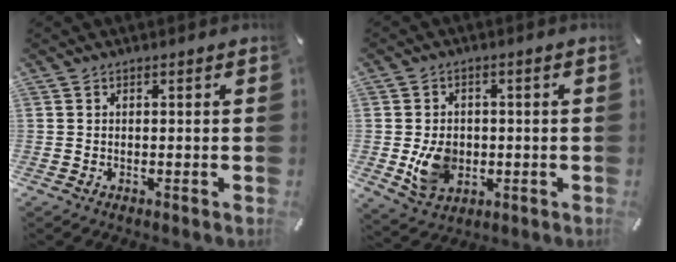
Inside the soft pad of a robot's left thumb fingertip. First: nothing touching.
{"total": 8.3, "force": [-1.1, 6.8, 4.6], "torque": [-0.083, 0.002, -0.018]}